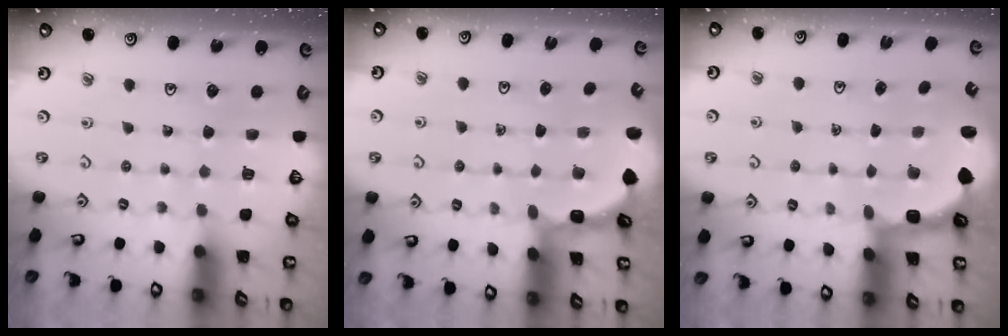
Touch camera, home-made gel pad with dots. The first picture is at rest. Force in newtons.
{"total": 1.9, "press": 1.9, "slide": 0.3}
{"total": 2.9, "press": 2.0, "slide": 2.1}